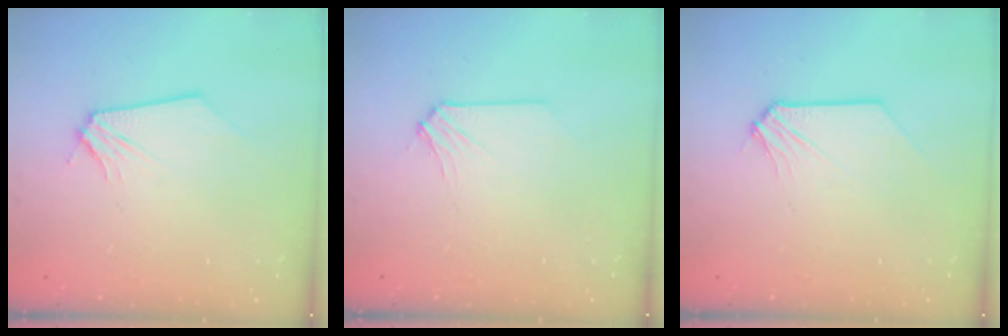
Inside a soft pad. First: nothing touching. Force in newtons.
{"total": 0.6, "press": 0.6, "slide": 0.1}
{"total": 0.8, "press": 0.8, "slide": 0.1}